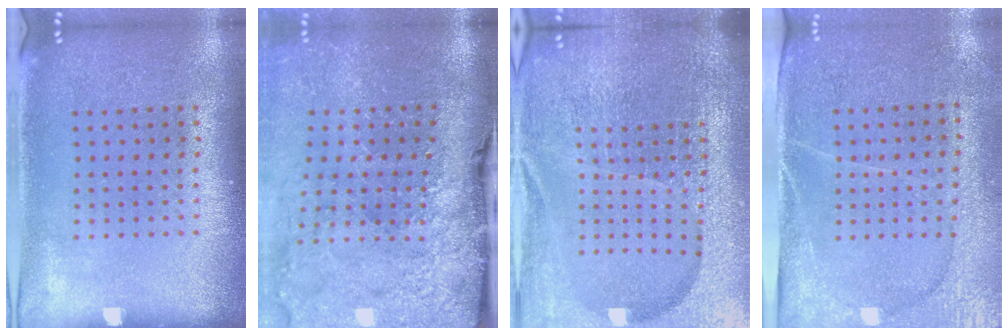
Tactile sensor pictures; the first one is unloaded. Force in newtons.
{"total": 4.7, "press": 3.6, "slide": 2.9}
{"total": 6.6, "press": 5.7, "slide": 3.3}
{"total": 3.0, "press": 2.8, "slide": 1.1}